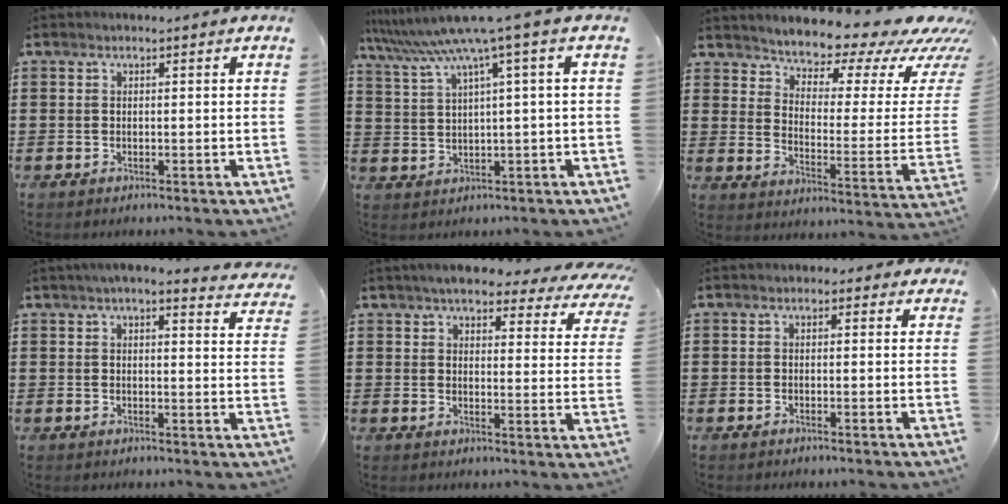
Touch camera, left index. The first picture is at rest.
{"total": 7.1, "force": [3.7, -0.6, 6.1], "torque": [-0.136, -0.029, 0.057]}
{"total": 6.2, "force": [5.8, 1.7, 1.4], "torque": [-0.037, -0.061, 0.093]}
{"total": 3.6, "force": [3.2, -0.1, 1.7], "torque": [-0.044, -0.009, 0.056]}
{"total": 5.4, "force": [4.9, 0.9, 2.2], "torque": [-0.053, -0.023, 0.084]}
{"total": 1.0, "force": [-0.2, 0.8, 0.4], "torque": [-0.011, 0.003, -0.005]}